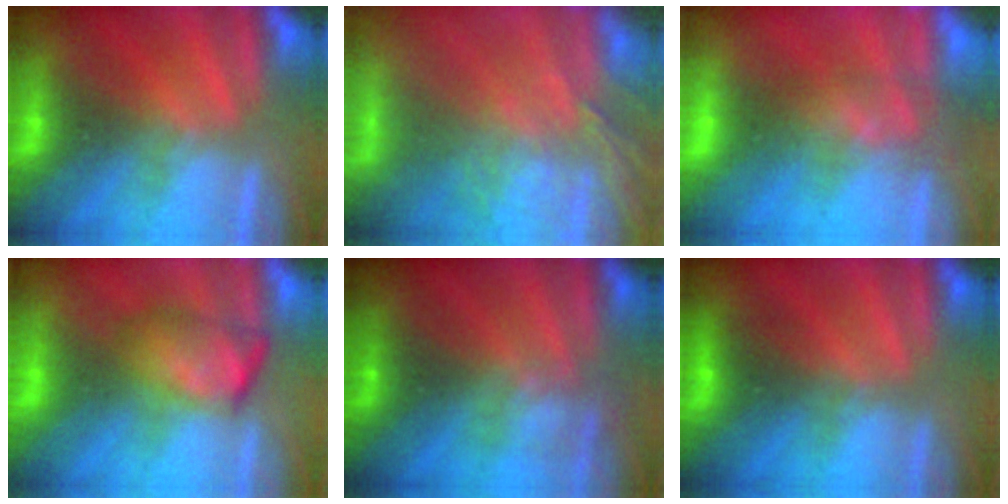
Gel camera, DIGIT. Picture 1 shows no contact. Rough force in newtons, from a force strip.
{"total": 7.3}
{"total": 7.3}
{"total": 4.5}
{"total": 2.4}
{"total": 2.4}